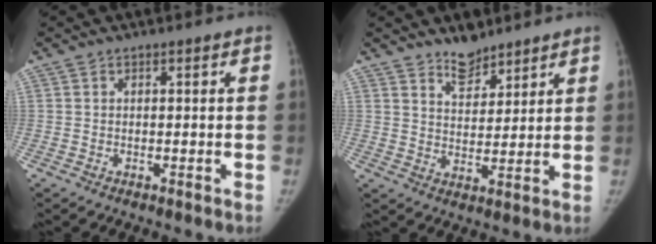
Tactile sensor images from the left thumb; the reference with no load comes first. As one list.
[{"total": 6.2, "force": [5.2, 2.7, 2.0], "torque": [-0.011, -0.043, 0.092]}]